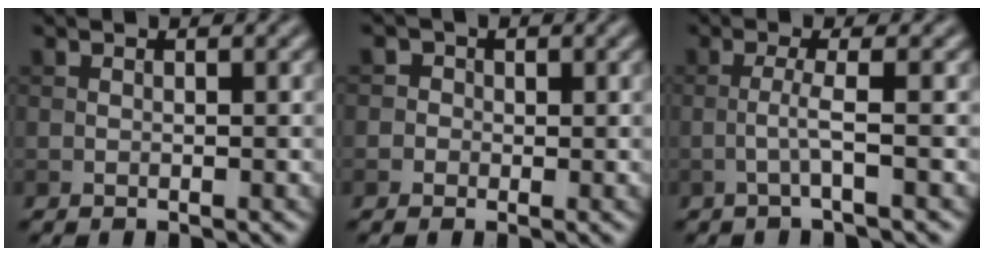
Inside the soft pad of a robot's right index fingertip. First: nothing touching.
{"total": 2.2, "force": [0.4, 2.1, 0.5], "torque": [0.018, 0.003, -0.010]}
{"total": 1.9, "force": [-0.6, 0.0, 1.8], "torque": [-0.038, 0.005, -0.017]}